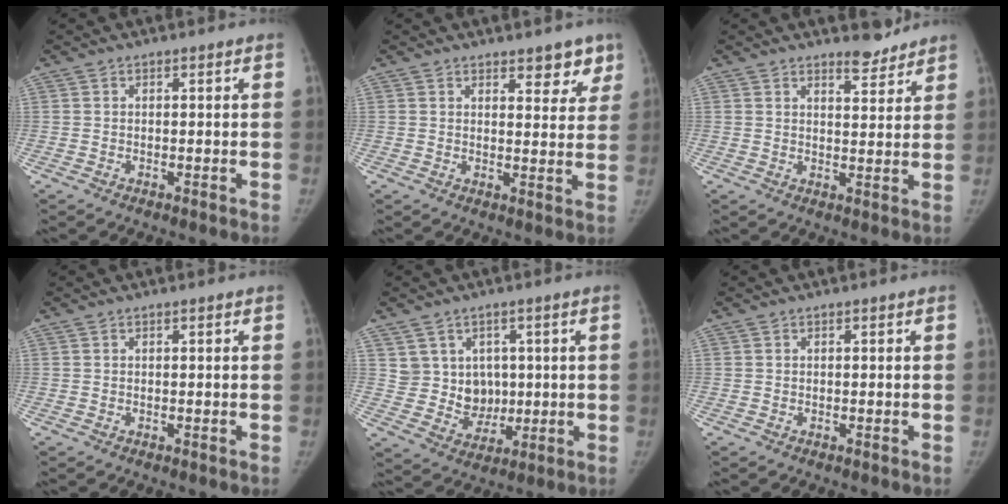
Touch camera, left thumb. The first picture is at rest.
{"total": 5.5, "force": [3.9, 2.6, 2.8], "torque": [0.003, -0.022, 0.050]}
{"total": 4.0, "force": [3.7, 1.3, 1.1], "torque": [0.004, -0.031, 0.054]}
{"total": 0.0}
{"total": 7.8, "force": [2.1, 7.2, 2.0], "torque": [0.011, -0.009, 0.048]}
{"total": 0.0}